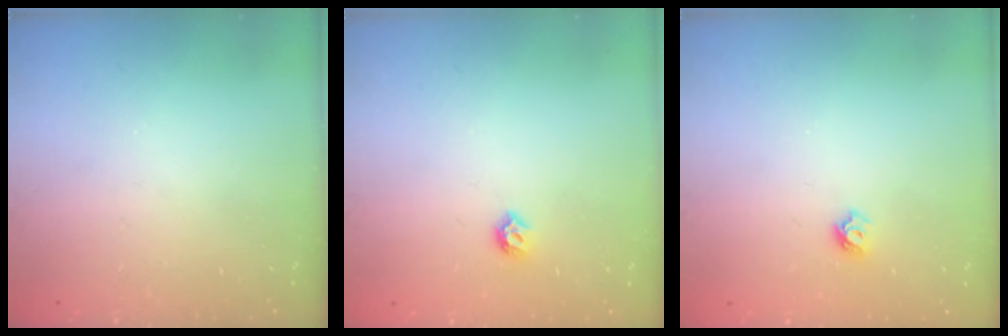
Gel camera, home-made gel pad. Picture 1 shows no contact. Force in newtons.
{"total": 5.0, "press": 4.9, "slide": 1.1}
{"total": 5.5, "press": 5.5, "slide": 0.7}